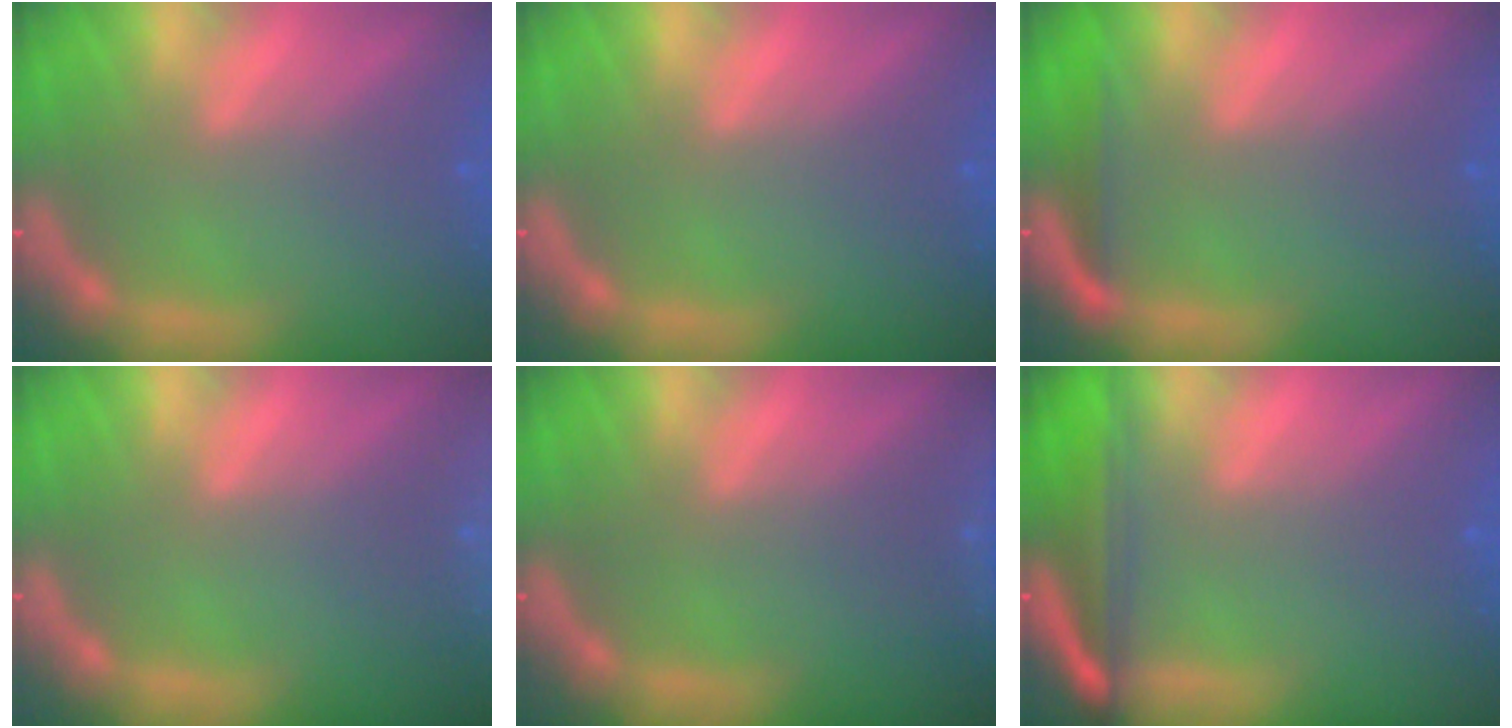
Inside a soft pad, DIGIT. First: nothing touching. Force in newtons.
{"total": 0.0}
{"total": 2.5}
{"total": 9.0}
{"total": 2.4}
{"total": 7.1}